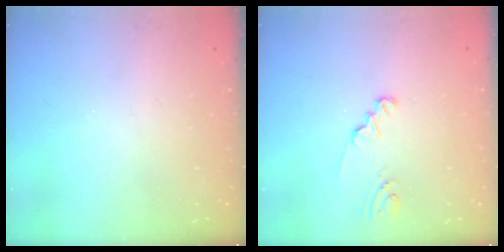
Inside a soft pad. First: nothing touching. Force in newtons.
{"total": 1.9, "press": 1.9, "slide": 0.3}